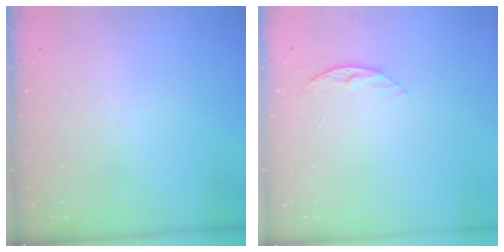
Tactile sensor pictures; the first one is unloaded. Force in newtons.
{"total": 6.4, "press": 6.3, "slide": 0.7}